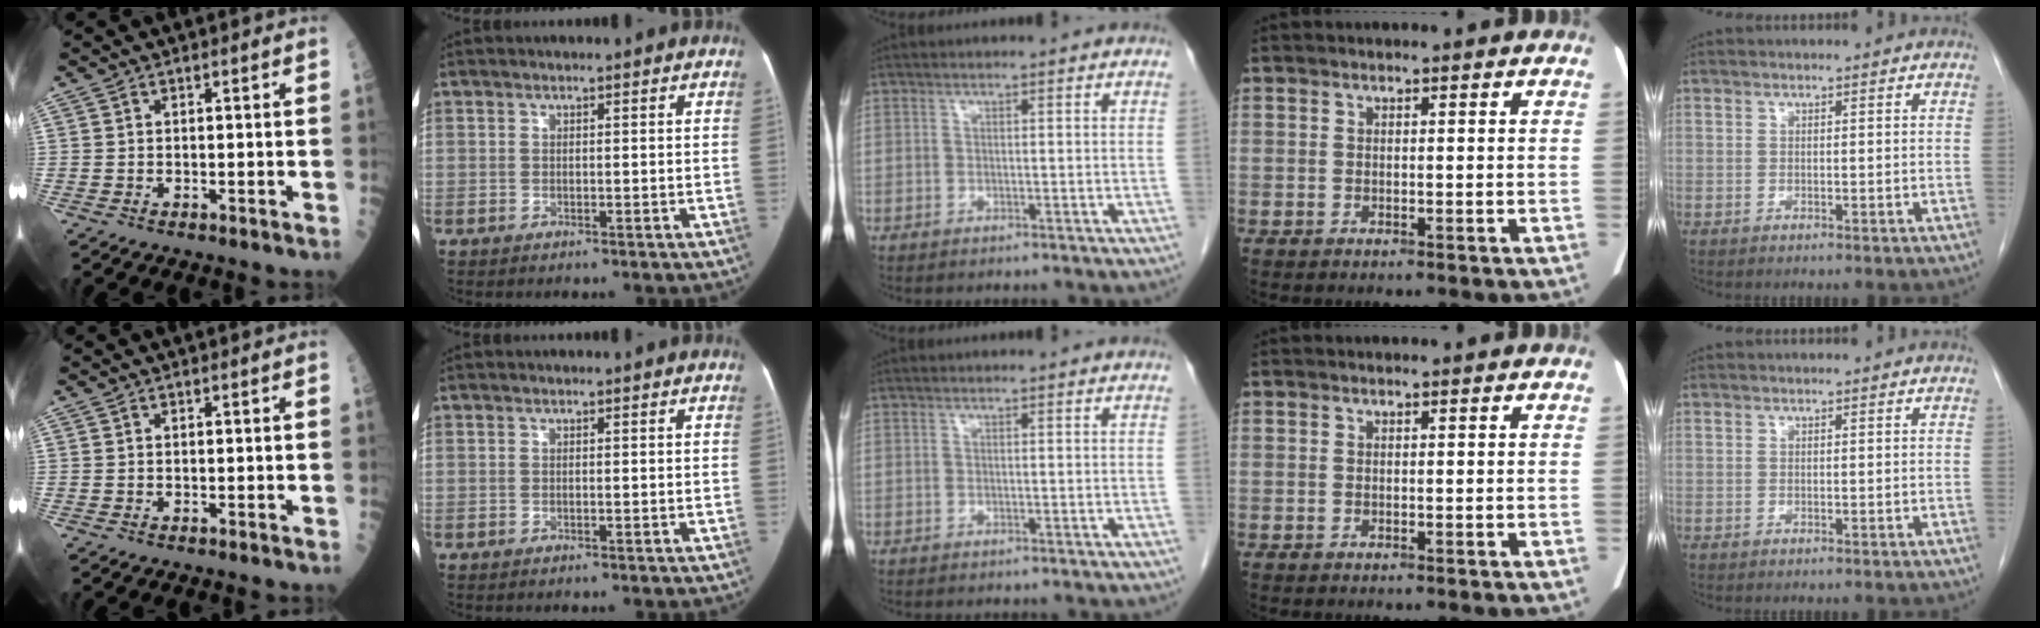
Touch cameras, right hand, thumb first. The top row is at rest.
{}